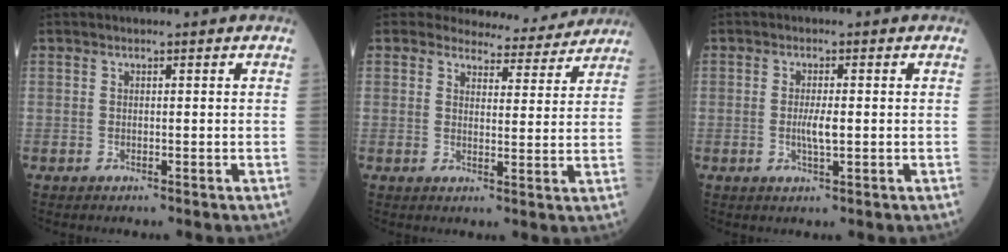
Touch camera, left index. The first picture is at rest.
{"total": 9.1, "force": [8.7, 2.5, 0.7], "torque": [0.007, -0.011, 0.095]}
{"total": 2.4, "force": [-0.4, 0.3, 2.3], "torque": [-0.046, -0.006, -0.007]}